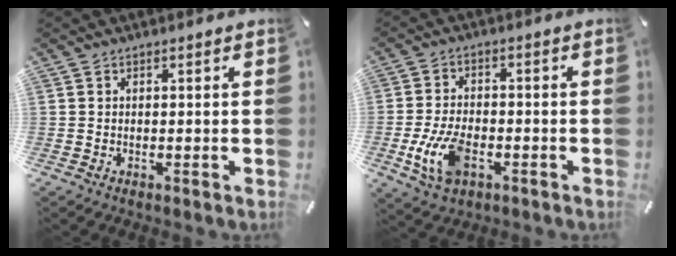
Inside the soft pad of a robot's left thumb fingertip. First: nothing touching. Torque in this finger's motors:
{"motor_torque": [0.23, 0.24, 0.88, 0.30, 0.09]}